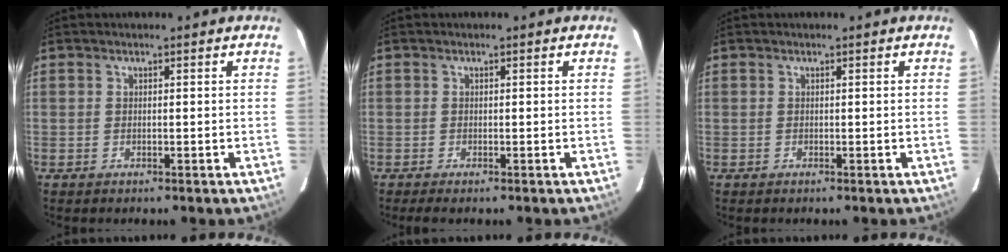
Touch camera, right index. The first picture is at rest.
{"total": 1.2, "force": [-0.9, 0.1, 0.8], "torque": [-0.016, -0.004, -0.016]}
{"total": 0.0}